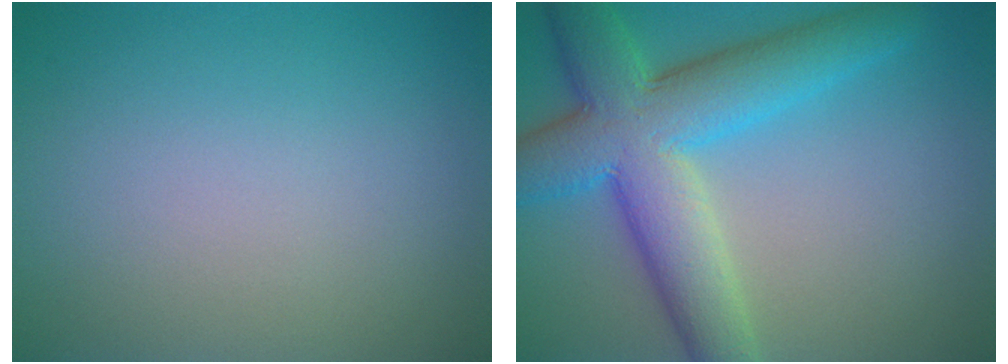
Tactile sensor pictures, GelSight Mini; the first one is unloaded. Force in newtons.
{"total": 9.6, "press": 9.6, "slide": 0.3}